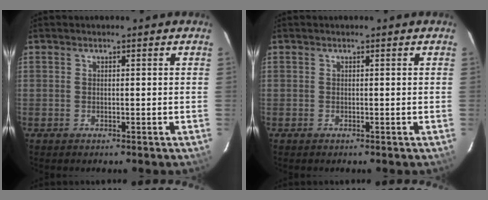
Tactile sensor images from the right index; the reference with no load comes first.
{"total": 0.0}